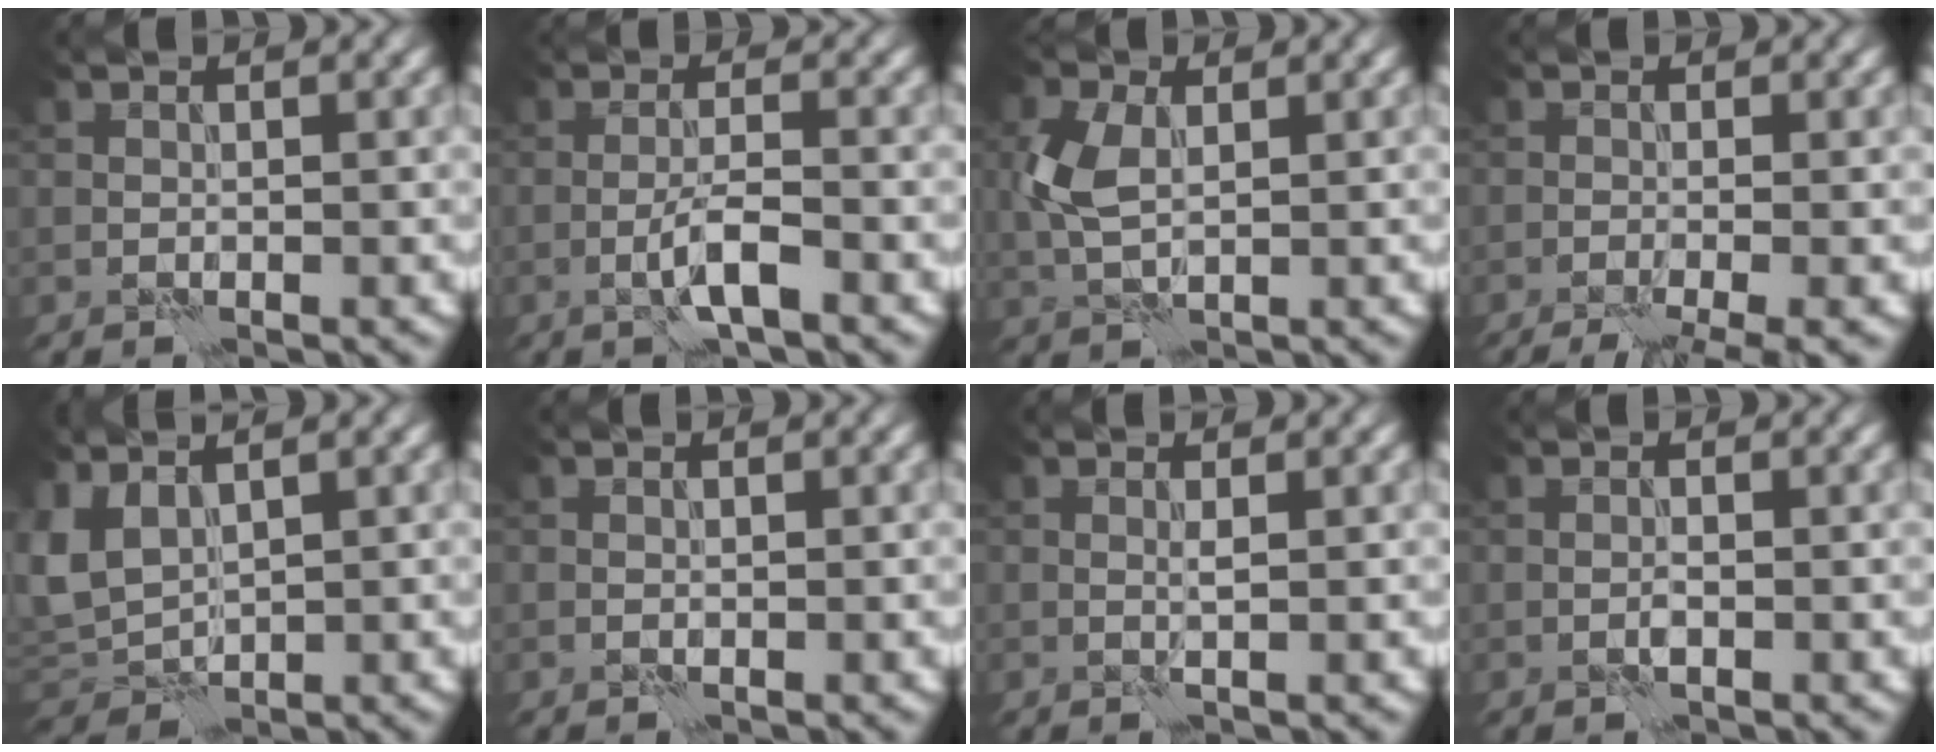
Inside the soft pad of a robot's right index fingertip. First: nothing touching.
{"total": 2.8, "force": [-1.3, 0.3, 2.5], "torque": [-0.047, 0.010, -0.029]}
{"total": 3.9, "force": [0.4, 2.4, 3.1], "torque": [-0.081, 0.006, 0.010]}
{"total": 5.2, "force": [-2.9, 1.4, 4.1], "torque": [-0.046, -0.001, -0.046]}
{"total": 2.9, "force": [1.5, 1.8, 1.7], "torque": [-0.047, 0.005, 0.034]}
{"total": 0.0}
{"total": 0.6, "force": [0.3, 0.0, 0.5], "torque": [-0.010, 0.004, 0.003]}
{"total": 0.8, "force": [-0.3, 0.1, 0.7], "torque": [-0.016, 0.001, -0.007]}